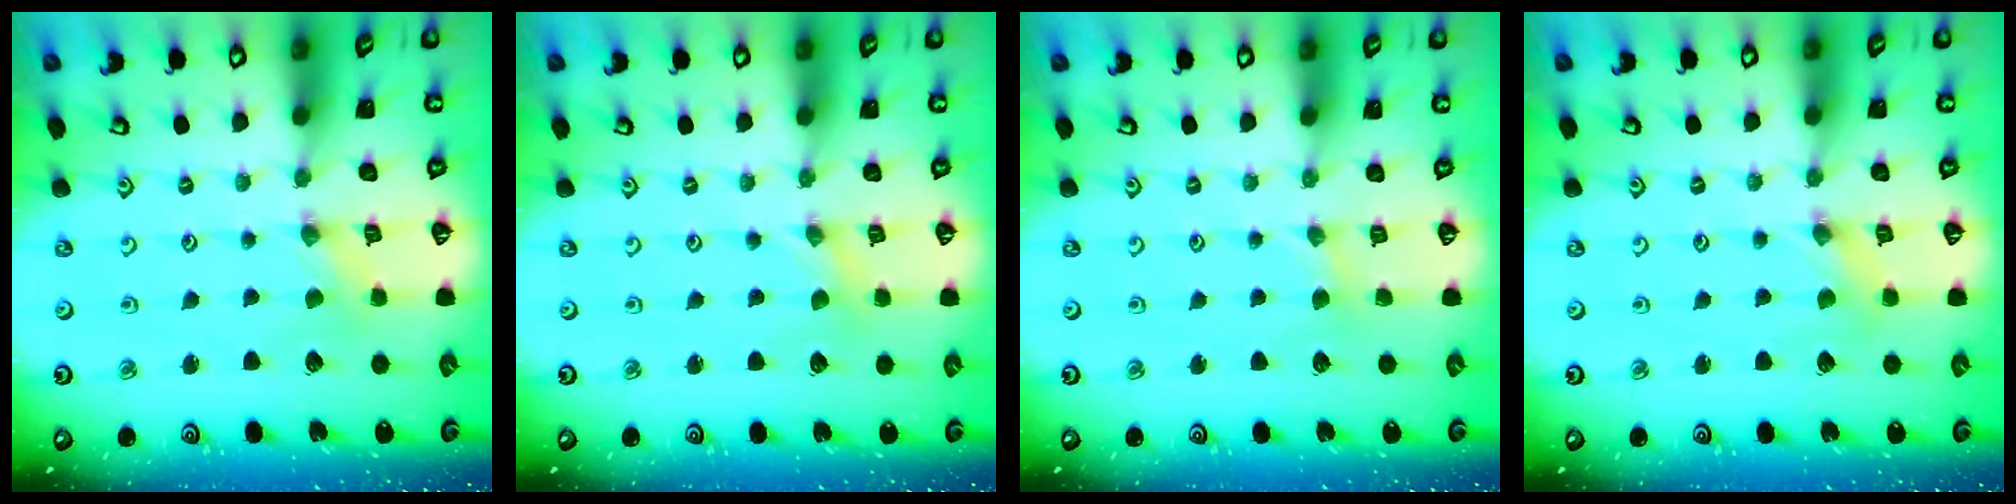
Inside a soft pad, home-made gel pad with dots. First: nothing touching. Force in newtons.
{"total": 0.0}
{"total": 1.3, "press": 1.2, "slide": 0.3}
{"total": 0.8, "press": 0.7, "slide": 0.3}